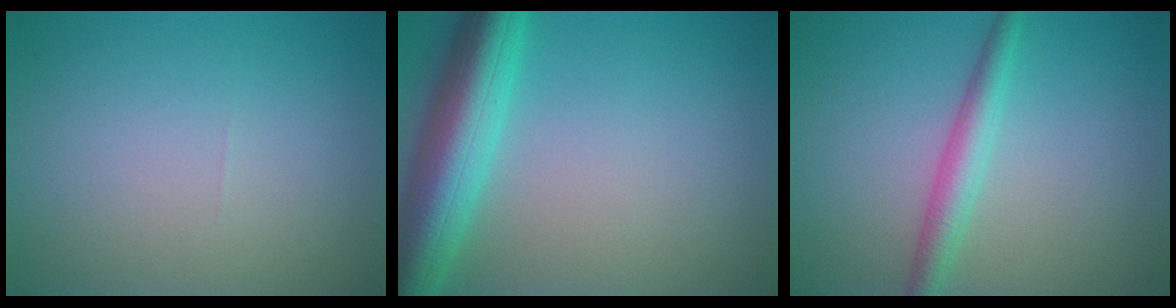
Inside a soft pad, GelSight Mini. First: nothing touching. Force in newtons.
{"total": 8.1, "press": 8.0, "slide": 0.4}
{"total": 2.9, "press": 2.9, "slide": 0.1}